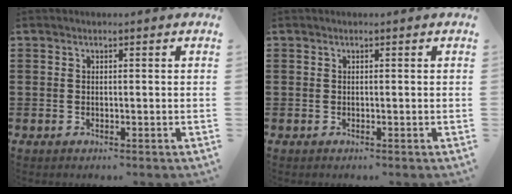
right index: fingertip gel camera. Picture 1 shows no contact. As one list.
[{"total": 0.0}]